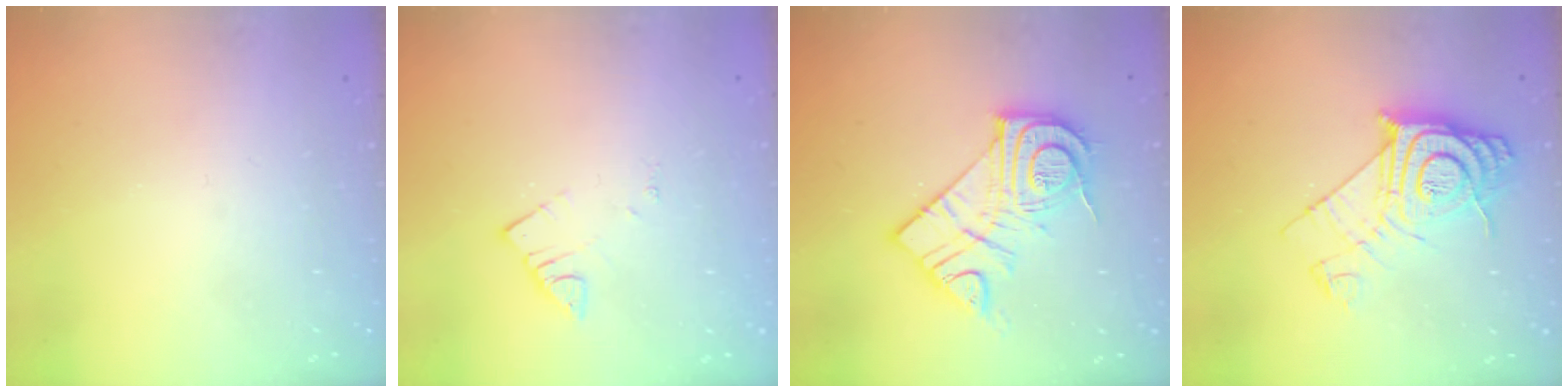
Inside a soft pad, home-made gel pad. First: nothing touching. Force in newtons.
{"total": 3.3, "press": 3.3, "slide": 0.2}
{"total": 15.6, "press": 15.5, "slide": 1.3}
{"total": 14.6, "press": 14.5, "slide": 1.2}